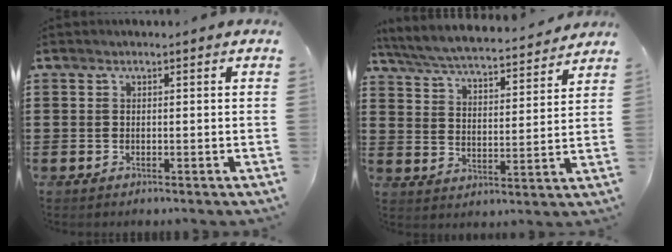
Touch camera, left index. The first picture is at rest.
{"total": 5.5, "force": [5.3, 0.0, 1.6], "torque": [-0.055, -0.039, 0.086]}